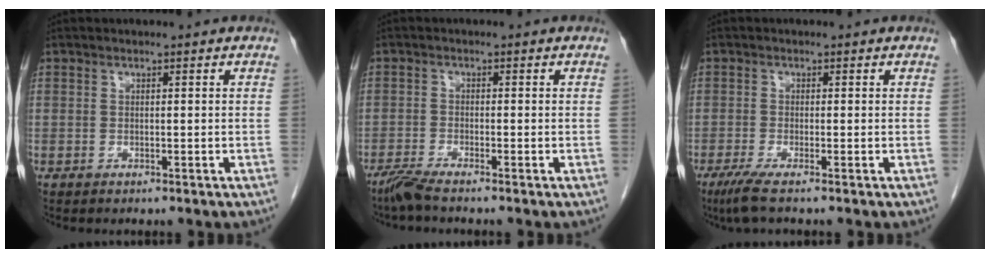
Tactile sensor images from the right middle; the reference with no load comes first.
{"total": 2.6, "force": [-2.2, -0.3, 1.4], "torque": [-0.037, -0.007, -0.051]}
{"total": 3.2, "force": [-2.1, -0.2, 2.4], "torque": [-0.050, -0.011, -0.046]}